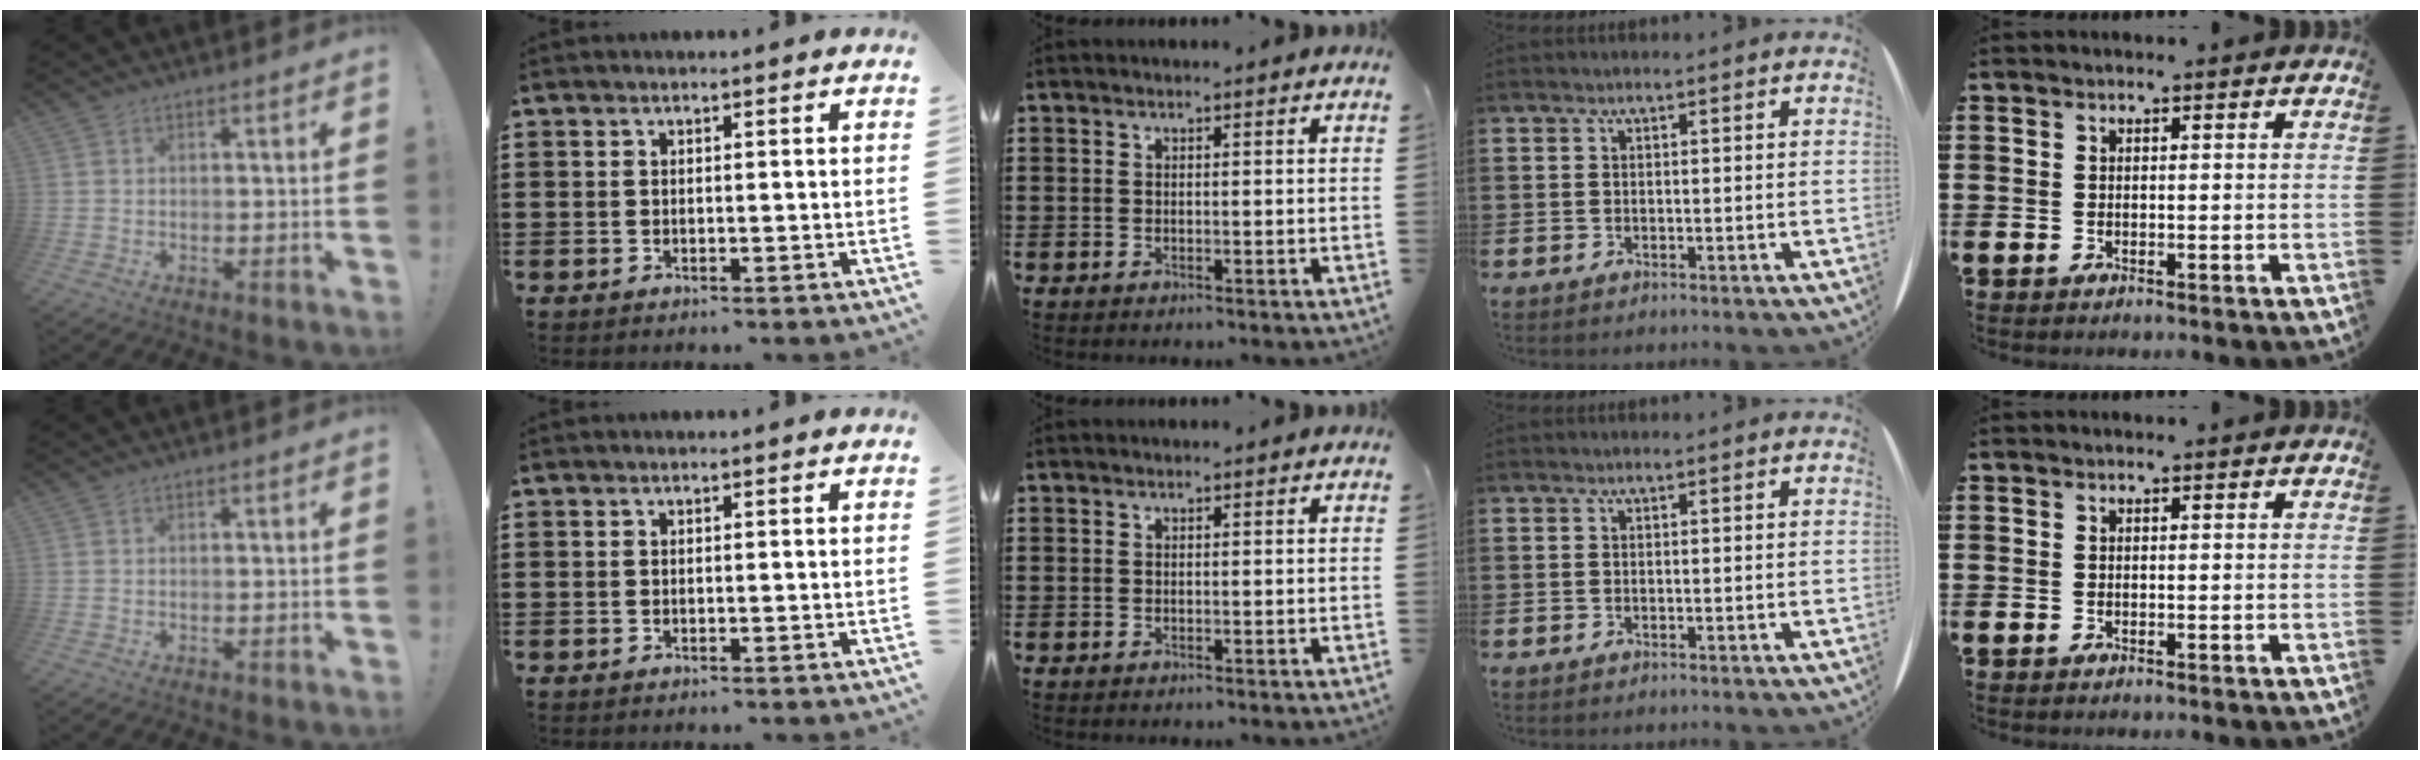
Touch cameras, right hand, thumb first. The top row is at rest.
{}